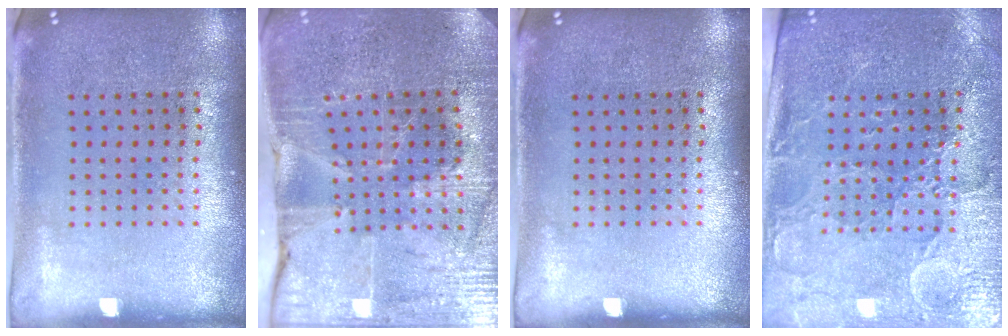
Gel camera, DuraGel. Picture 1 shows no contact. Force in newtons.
{"total": 3.4, "press": 3.3, "slide": 0.4}
{"total": 0.0}
{"total": 3.6, "press": 3.3, "slide": 1.4}